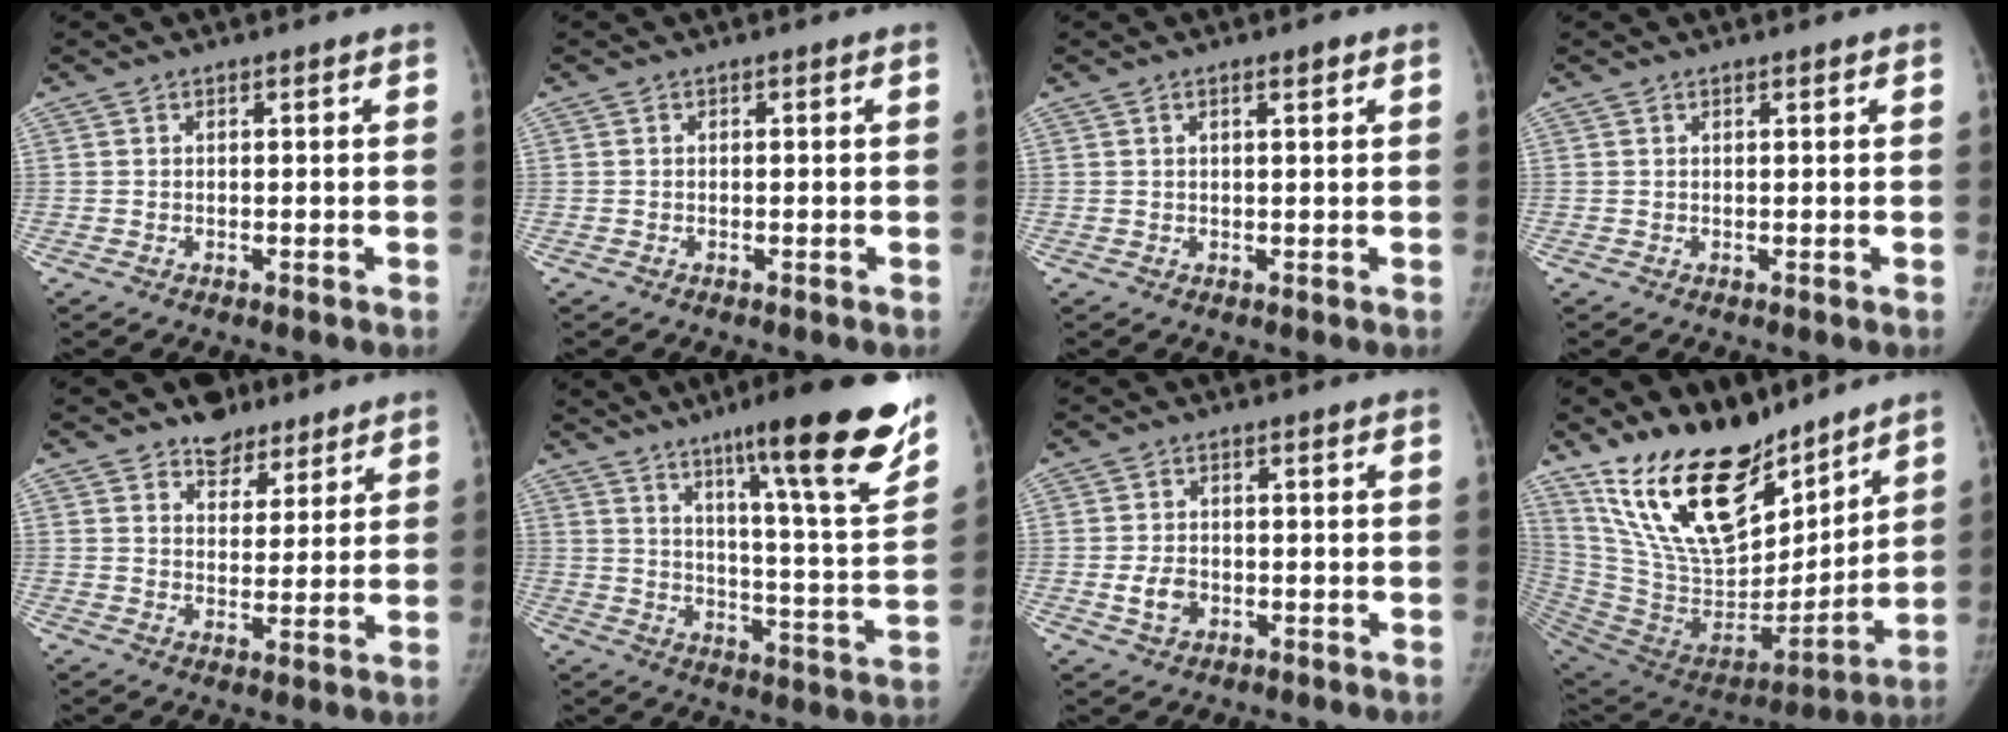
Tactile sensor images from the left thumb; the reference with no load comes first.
{"total": 0.0}
{"total": 1.8, "force": [1.1, 0.3, 1.5], "torque": [-0.021, -0.004, 0.017]}
{"total": 0.8, "force": [0.6, 0.1, 0.5], "torque": [-0.006, -0.002, 0.010]}
{"total": 7.3, "force": [5.5, 4.5, 1.8], "torque": [0.008, -0.032, 0.088]}
{"total": 24.6, "force": [16.0, 2.5, 18.5], "torque": [-0.245, -0.075, 0.238]}
{"total": 3.6, "force": [-0.8, 2.8, 2.2], "torque": [-0.034, 0.002, -0.010]}
{"total": 26.8, "force": [19.0, 12.1, 14.6], "torque": [-0.233, -0.094, 0.345]}